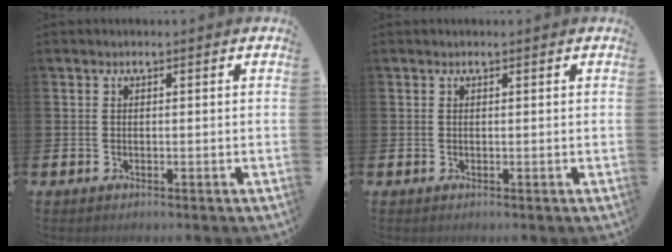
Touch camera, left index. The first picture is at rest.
{"total": 0.0}